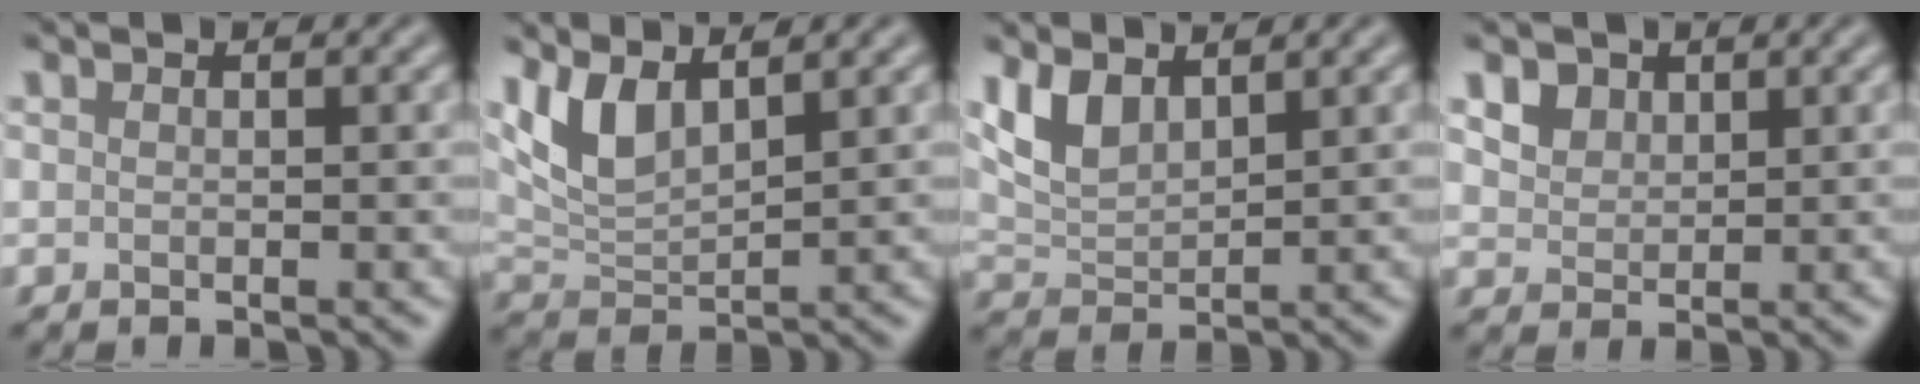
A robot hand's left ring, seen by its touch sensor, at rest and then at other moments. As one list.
[{"total": 4.5, "force": [2.7, 1.8, 3.2], "torque": [-0.073, -0.006, 0.055]}, {"total": 3.6, "force": [2.3, 1.7, 2.2], "torque": [-0.051, -0.003, 0.048]}, {"total": 4.6, "force": [2.8, 3.1, 1.9], "torque": [-0.065, 0.008, 0.052]}]